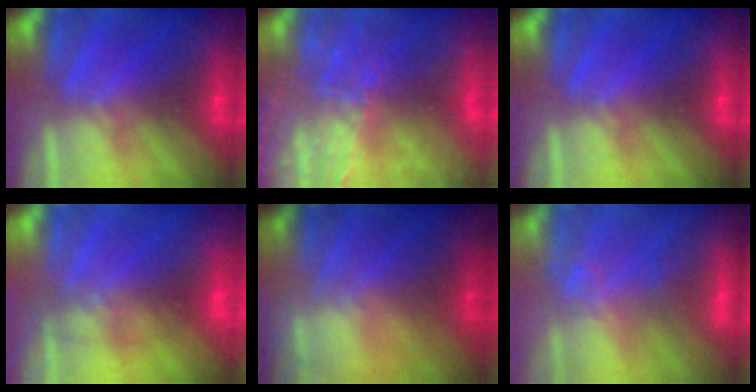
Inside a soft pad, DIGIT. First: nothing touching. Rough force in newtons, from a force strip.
{"total": 5.9}
{"total": 0.0}
{"total": 1.0}
{"total": 7.7}
{"total": 2.9}